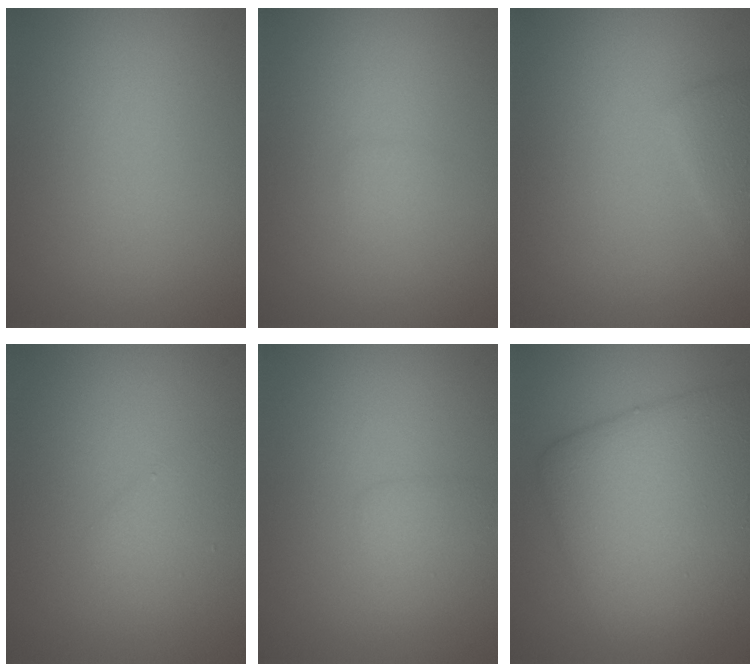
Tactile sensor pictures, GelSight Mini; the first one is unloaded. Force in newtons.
{"total": 0.6, "press": 0.6, "slide": 0.0}
{"total": 2.0, "press": 2.0, "slide": 0.2}
{"total": 1.5, "press": 1.5, "slide": 0.1}
{"total": 1.5, "press": 1.5, "slide": 0.1}
{"total": 9.2, "press": 9.2, "slide": 0.3}